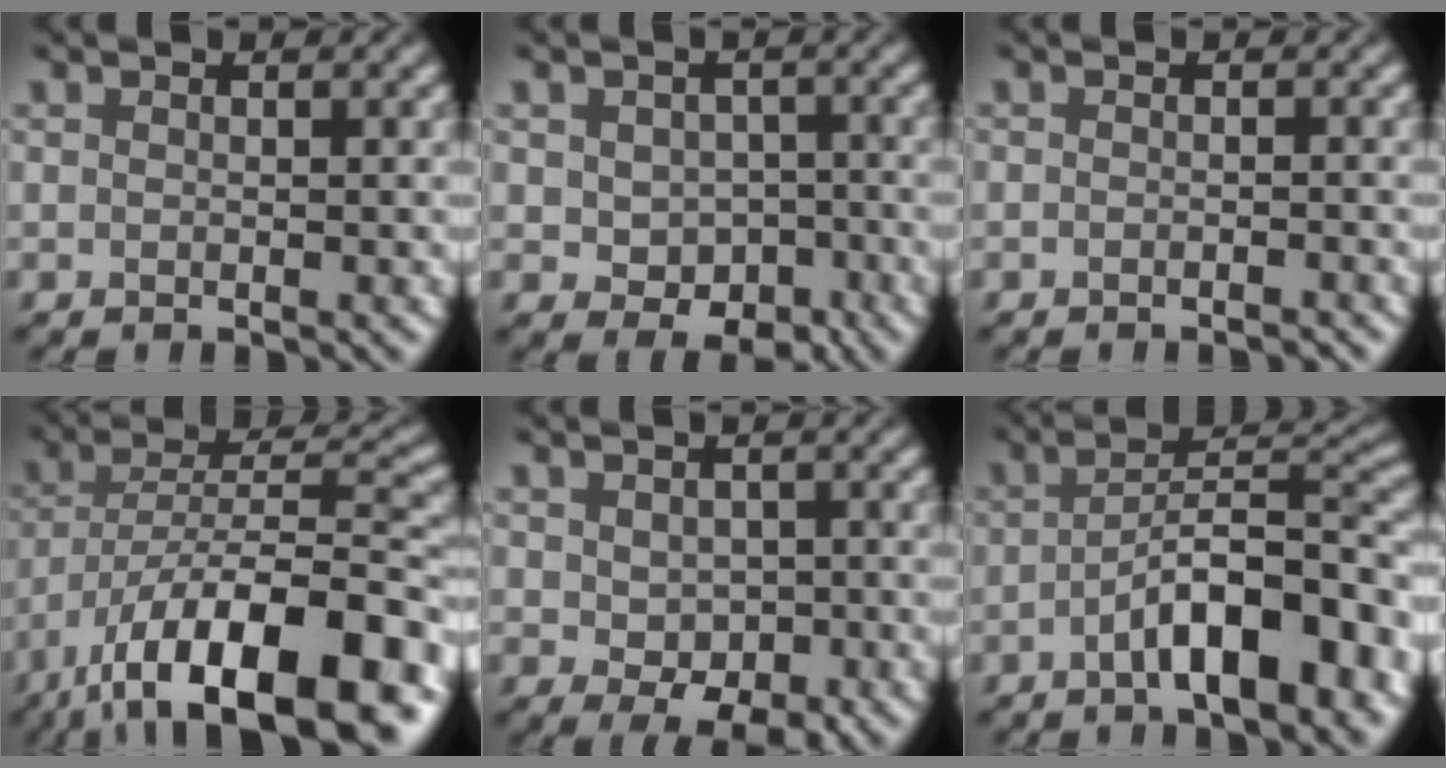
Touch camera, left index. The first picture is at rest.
{"total": 4.2, "force": [-1.2, 3.1, 2.5], "torque": [-0.041, -0.009, -0.015]}
{"total": 1.0, "force": [-1.0, 0.0, 0.2], "torque": [-0.003, 0.000, -0.019]}
{"total": 15.9, "force": [-9.5, 5.4, 11.6], "torque": [-0.181, 0.001, -0.162]}
{"total": 4.0, "force": [-0.9, 2.6, 2.9], "torque": [-0.052, -0.013, -0.009]}
{"total": 9.7, "force": [-4.0, 3.4, 8.1], "torque": [-0.109, 0.018, -0.069]}